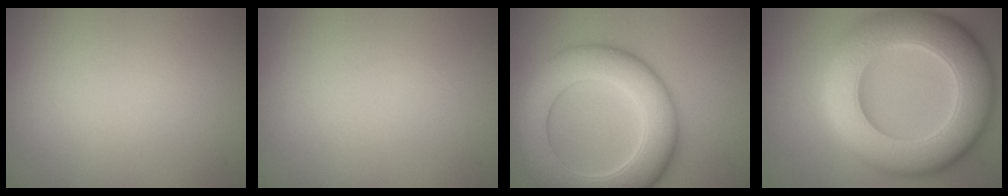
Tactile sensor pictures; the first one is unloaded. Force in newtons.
{"total": 0.0}
{"total": 9.9, "press": 9.9, "slide": 0.3}
{"total": 13.5, "press": 13.3, "slide": 2.2}